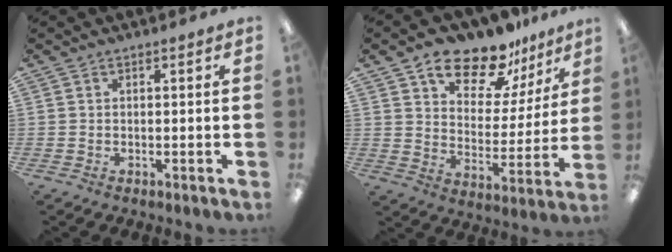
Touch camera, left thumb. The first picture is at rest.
{"total": 15.1, "force": [12.3, 6.6, 5.8], "torque": [-0.102, -0.085, 0.221]}